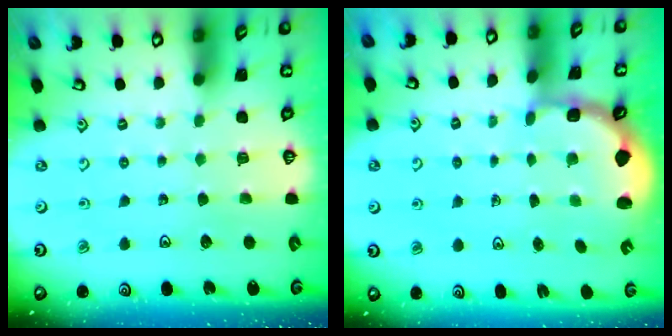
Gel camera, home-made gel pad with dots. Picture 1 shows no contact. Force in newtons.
{"total": 2.5, "press": 2.1, "slide": 1.3}